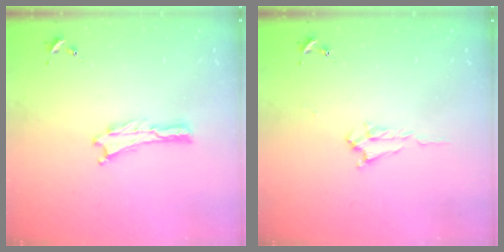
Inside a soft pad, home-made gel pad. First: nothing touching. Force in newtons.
{"total": 1.7, "press": 1.7, "slide": 0.3}